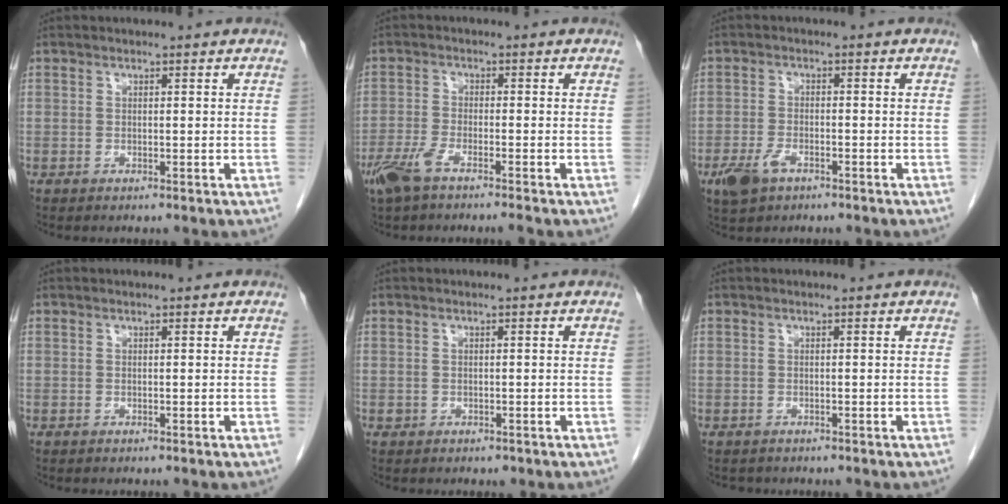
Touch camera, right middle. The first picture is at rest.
{"total": 5.0, "force": [-3.7, 0.5, 3.4], "torque": [-0.073, -0.011, -0.072]}
{"total": 4.4, "force": [-2.5, 2.1, 2.9], "torque": [-0.064, -0.004, -0.042]}
{"total": 0.0}
{"total": 0.8, "force": [-0.3, 0.7, 0.2], "torque": [-0.006, 0.002, 0.000]}
{"total": 1.0, "force": [-0.9, 0.4, 0.1], "torque": [-0.017, -0.004, -0.013]}